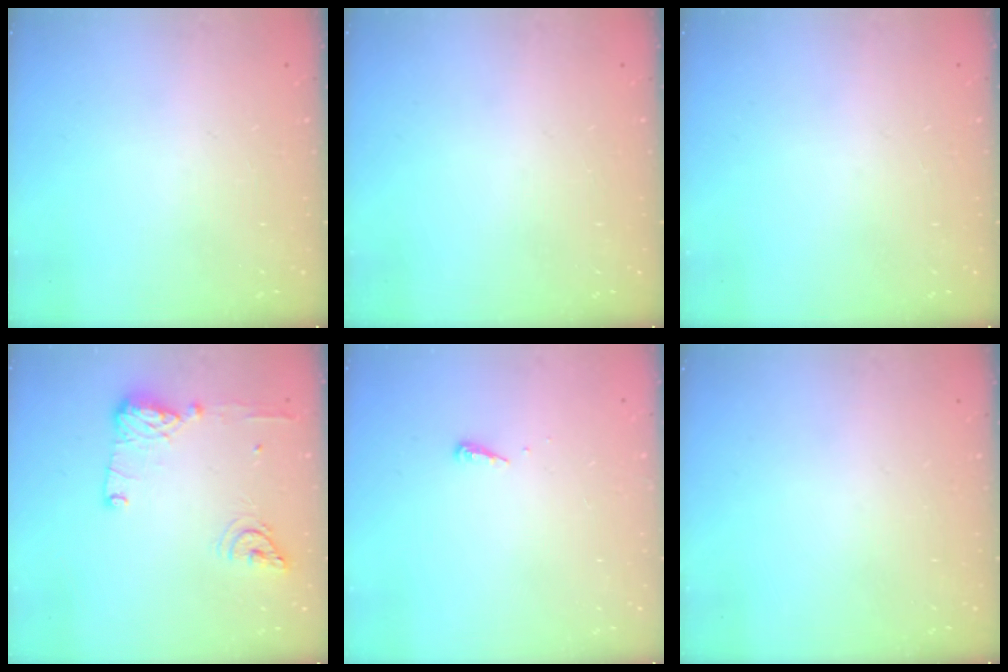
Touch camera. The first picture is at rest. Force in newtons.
{"total": 0.0}
{"total": 0.0}
{"total": 12.7, "press": 12.4, "slide": 2.7}
{"total": 3.9, "press": 3.9, "slide": 0.5}
{"total": 0.0}